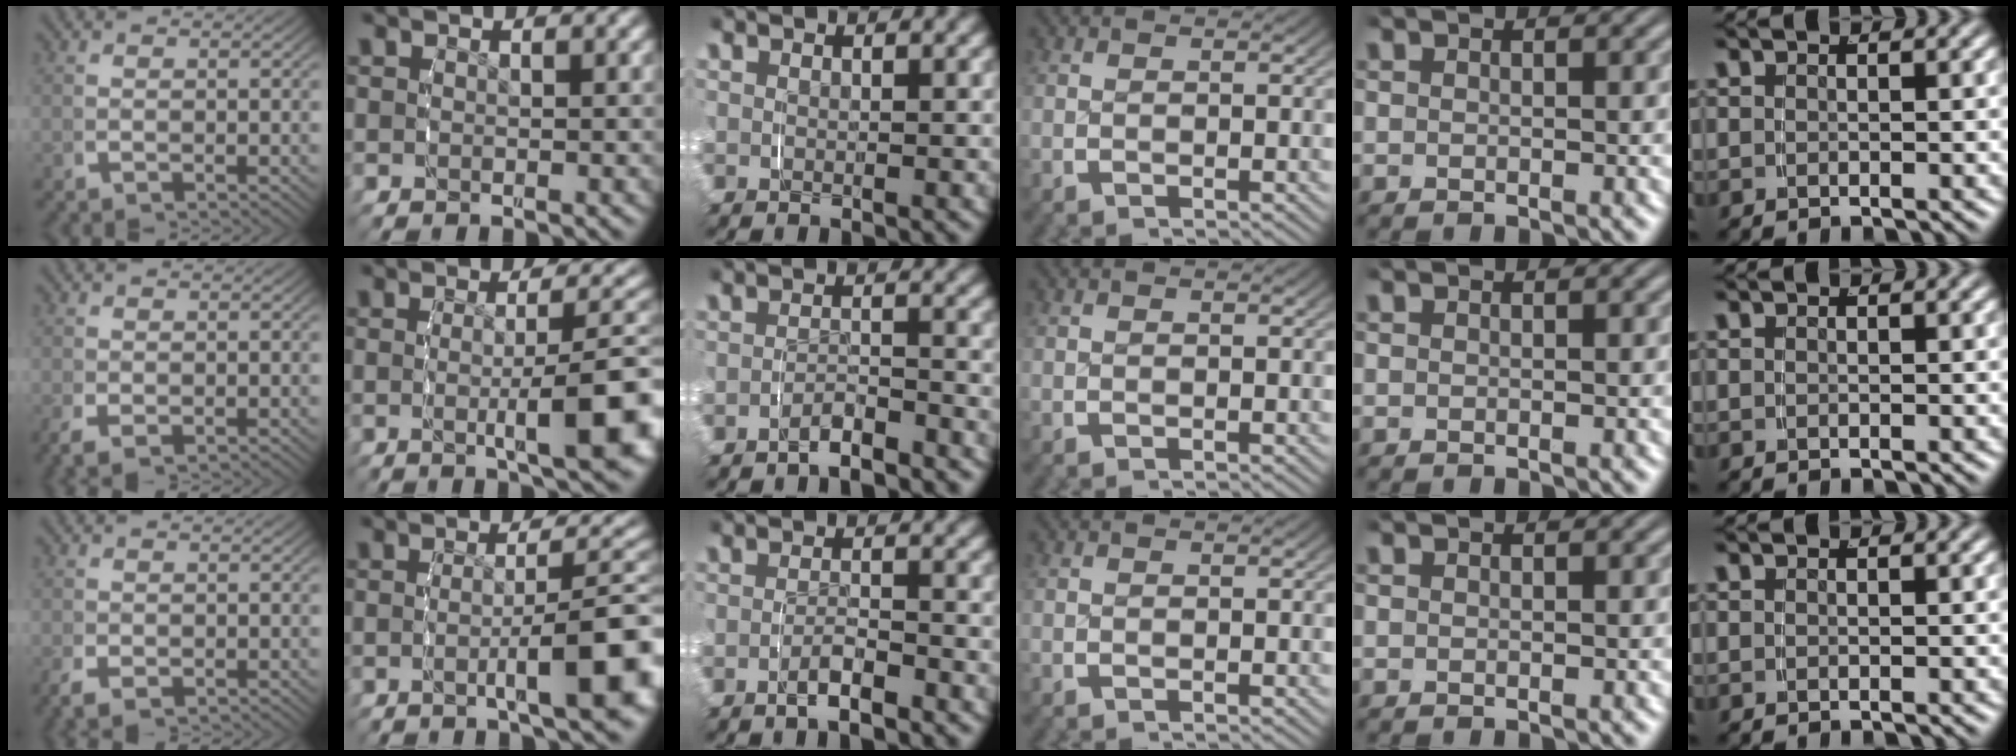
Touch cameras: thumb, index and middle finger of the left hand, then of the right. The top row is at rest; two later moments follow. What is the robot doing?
{"motion": "grasp_and_lifting", "object": "toothpaste"}